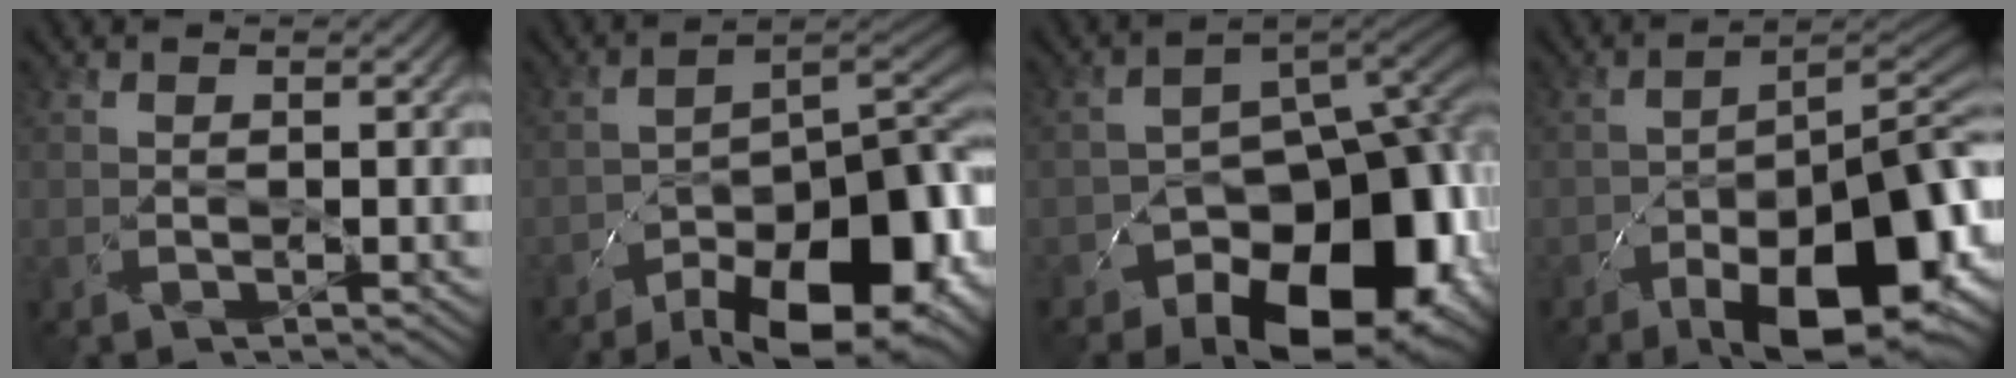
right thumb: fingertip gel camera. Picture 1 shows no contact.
{"total": 17.2, "force": [-11.0, 7.0, 11.3], "torque": [-0.127, -0.007, -0.158]}
{"total": 18.8, "force": [-11.0, 10.7, 10.8], "torque": [-0.124, -0.037, -0.142]}
{"total": 17.1, "force": [-9.1, 6.5, 12.9], "torque": [-0.160, -0.012, -0.136]}